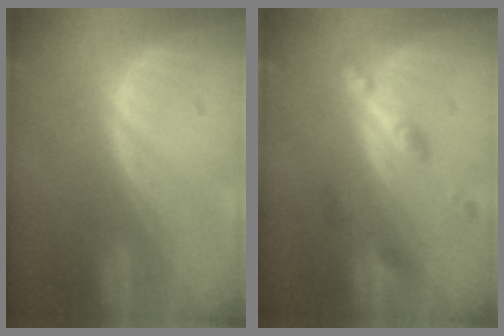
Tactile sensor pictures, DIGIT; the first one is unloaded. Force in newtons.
{"total": 5.5, "press": 4.8, "slide": 2.6}